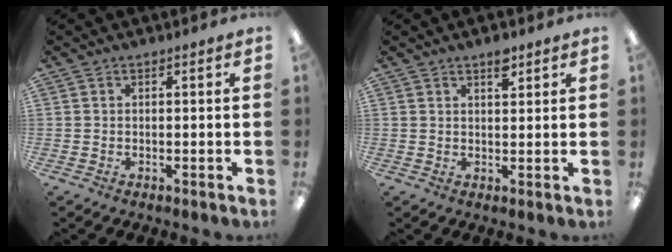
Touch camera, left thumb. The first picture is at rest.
{"total": 3.4, "force": [2.5, 1.3, 1.9], "torque": [-0.018, -0.010, 0.039]}